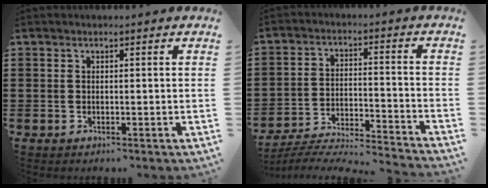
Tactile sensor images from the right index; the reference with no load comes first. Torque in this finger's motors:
{"motor_torque": [0.95, 1.18, -0.24, 0.01]}